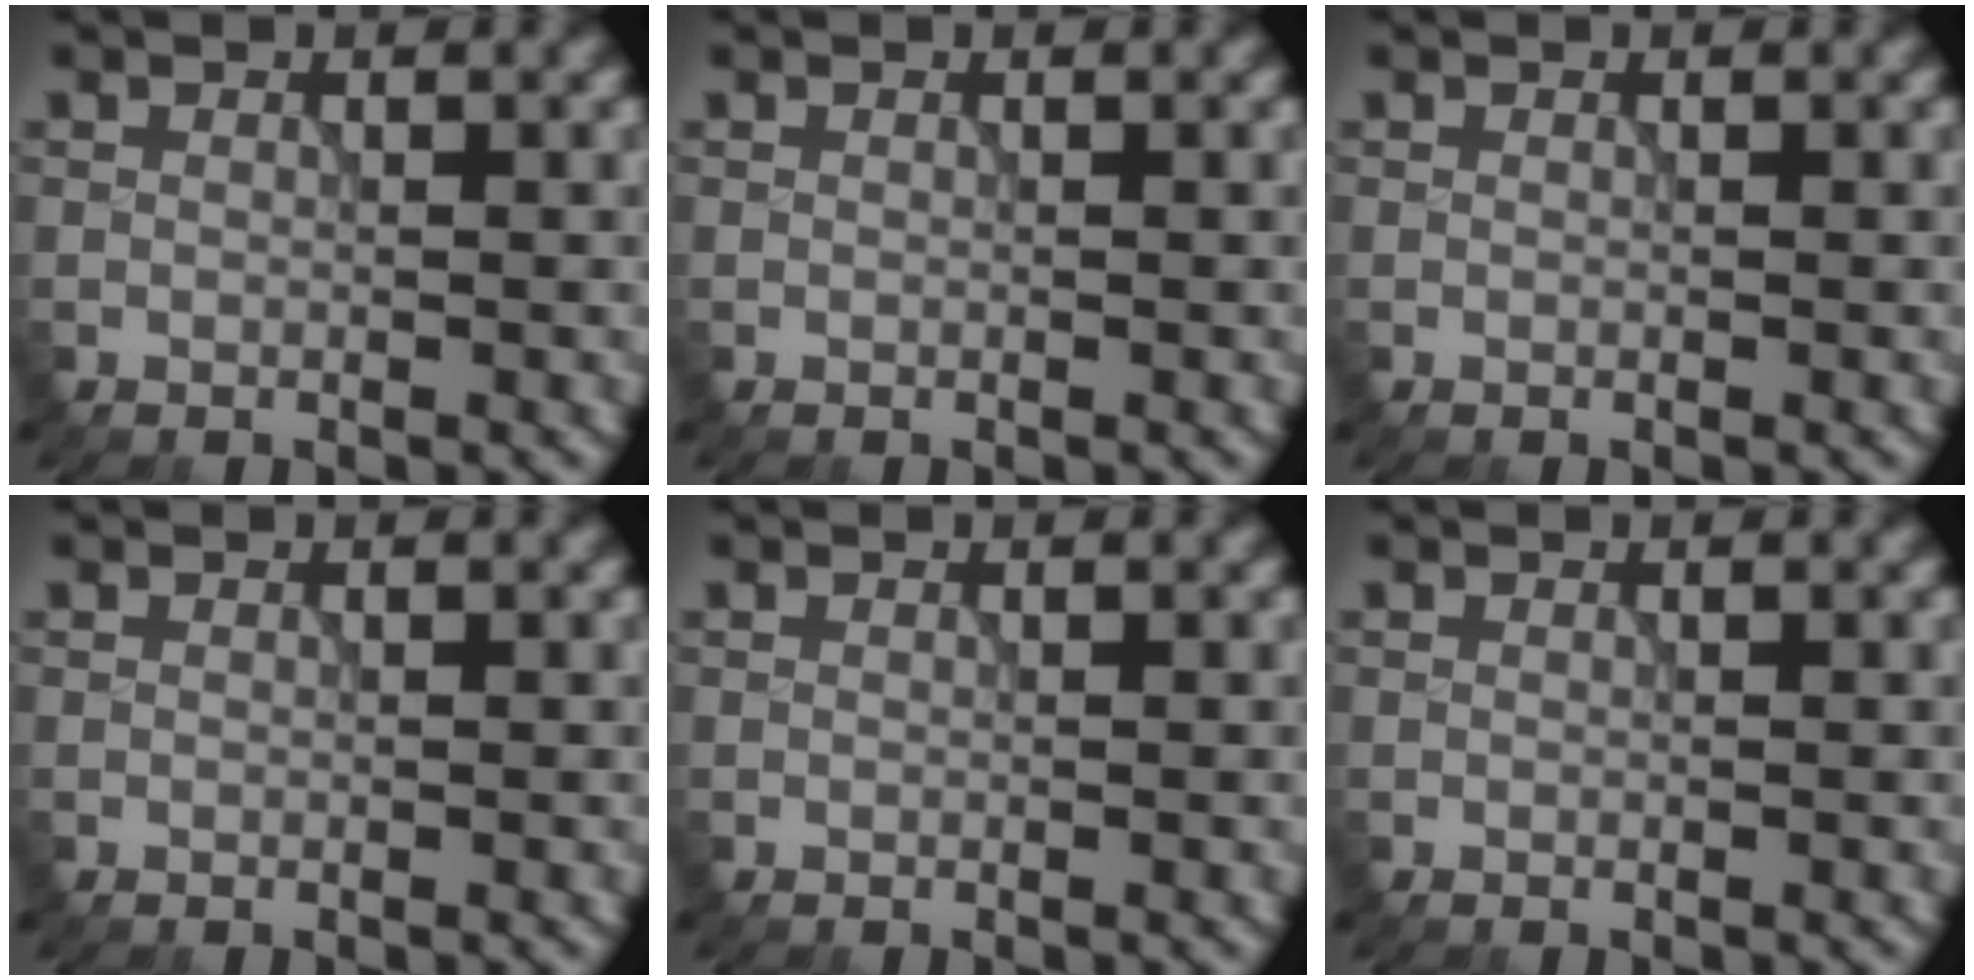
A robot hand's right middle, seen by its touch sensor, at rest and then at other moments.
{"total": 0.0}
{"total": 0.0}
{"total": 0.0}
{"total": 0.0}
{"total": 0.0}